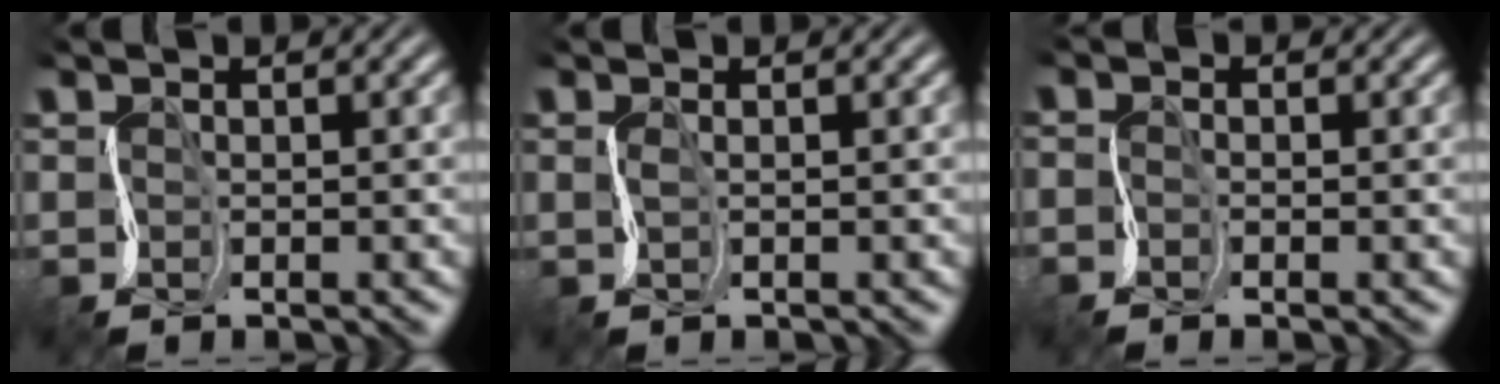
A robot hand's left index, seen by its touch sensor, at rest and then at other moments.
{"total": 0.7, "force": [0.6, 0.0, 0.4], "torque": [-0.008, -0.001, 0.007]}
{"total": 0.9, "force": [-0.8, 0.2, 0.4], "torque": [-0.008, -0.004, -0.010]}